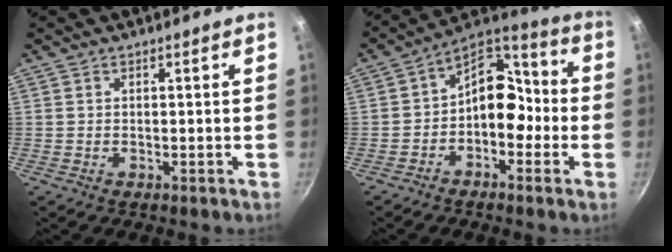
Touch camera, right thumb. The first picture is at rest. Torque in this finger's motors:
{"motor_torque": [1.15, 1.36, 1.13, -0.51, 0.04]}